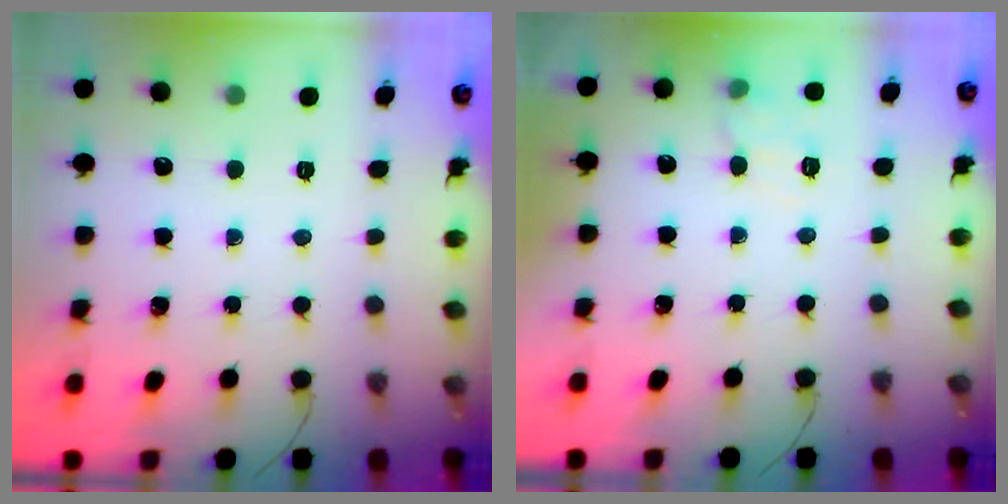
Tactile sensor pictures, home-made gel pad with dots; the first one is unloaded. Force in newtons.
{"total": 9.3, "press": 9.2, "slide": 1.6}